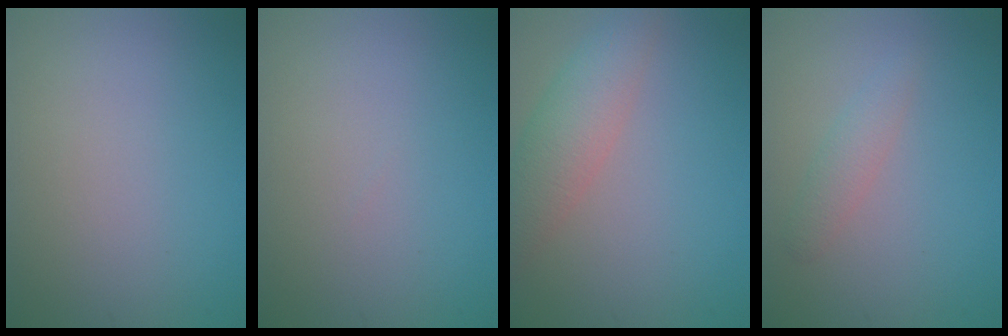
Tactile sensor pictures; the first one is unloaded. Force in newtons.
{"total": 0.0}
{"total": 4.2, "press": 4.2, "slide": 0.2}
{"total": 1.6, "press": 1.6, "slide": 0.1}